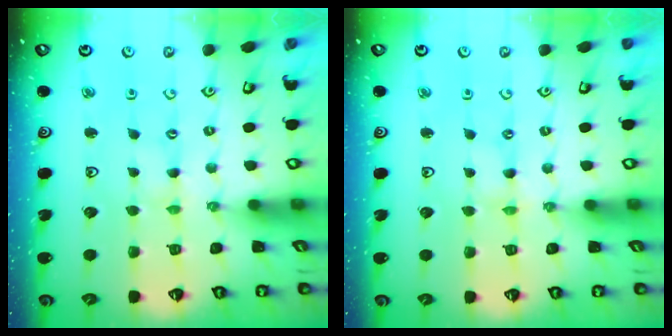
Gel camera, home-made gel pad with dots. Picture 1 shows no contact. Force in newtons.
{"total": 0.0}